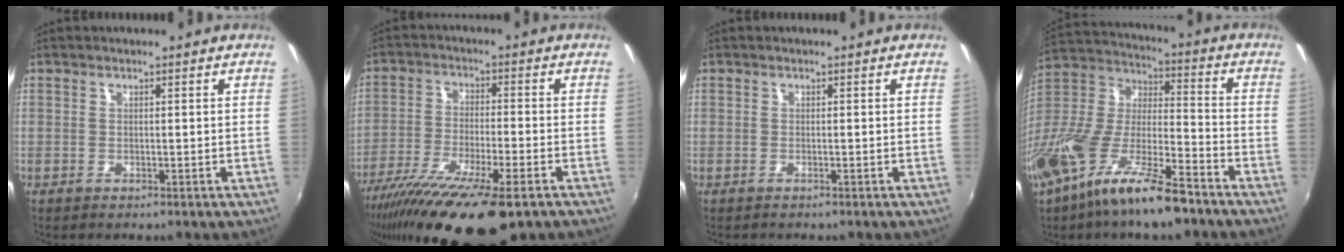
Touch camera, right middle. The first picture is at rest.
{"total": 18.5, "force": [-13.0, 3.3, 12.7], "torque": [-0.248, -0.061, -0.222]}
{"total": 0.0}
{"total": 22.0, "force": [-13.7, 6.4, 16.0], "torque": [-0.309, -0.023, -0.253]}